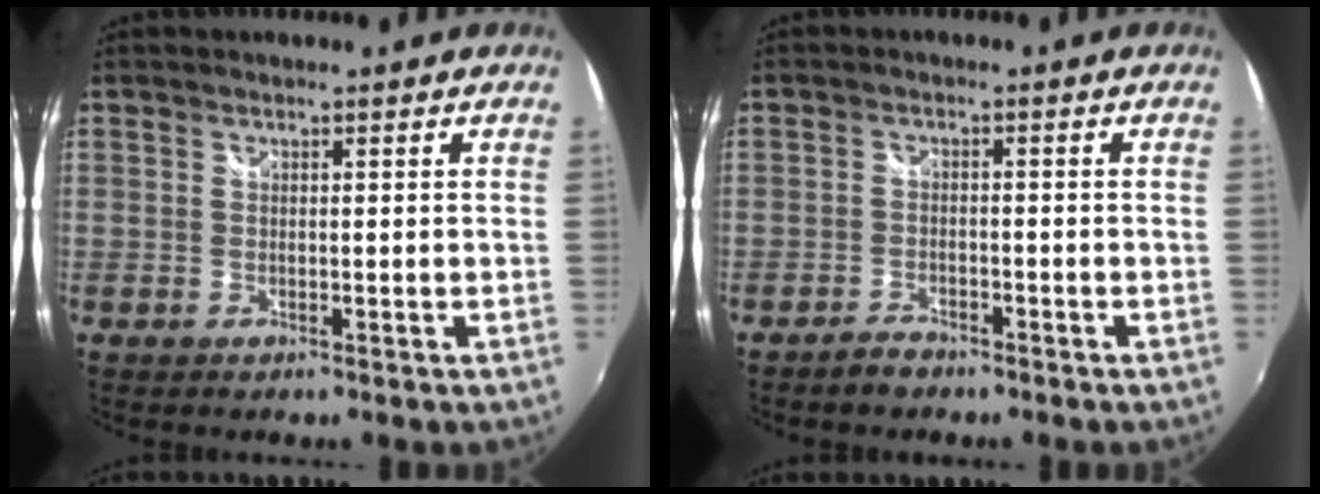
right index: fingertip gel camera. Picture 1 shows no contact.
{"total": 2.7, "force": [-2.4, 1.1, 0.9], "torque": [-0.029, 0.003, -0.044]}